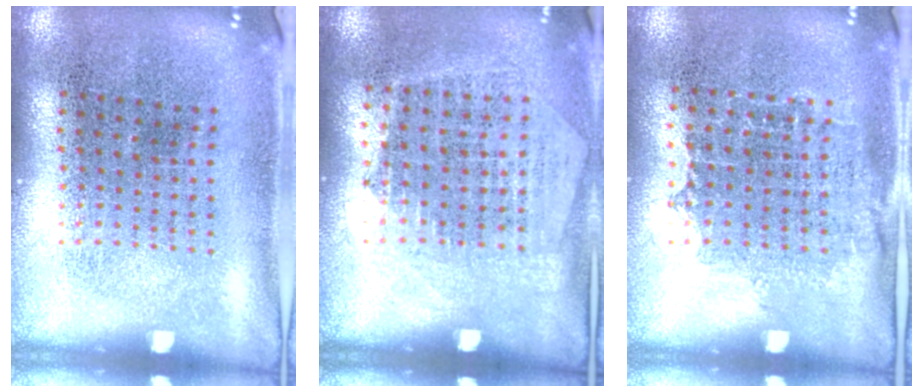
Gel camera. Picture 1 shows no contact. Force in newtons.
{"total": 1.4, "press": 1.2, "slide": 0.6}
{"total": 0.9, "press": 0.7, "slide": 0.6}